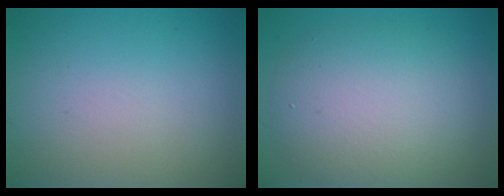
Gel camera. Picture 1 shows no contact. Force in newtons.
{"total": 6.7, "press": 6.7, "slide": 0.4}